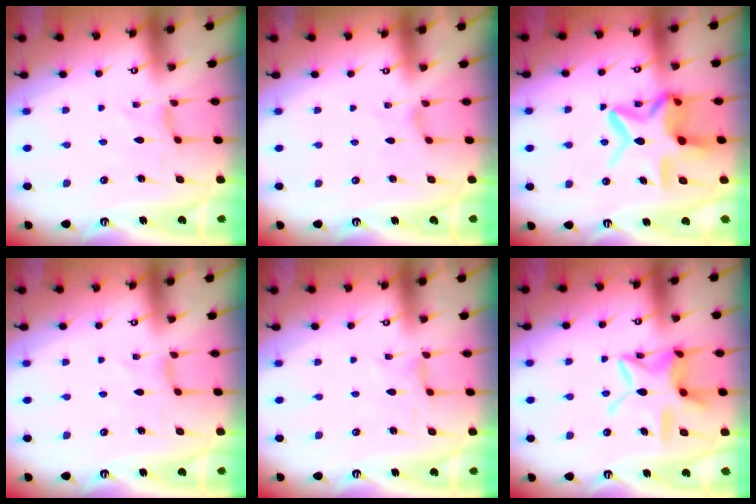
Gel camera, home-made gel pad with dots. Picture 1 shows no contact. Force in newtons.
{"total": 0.9, "press": 0.9, "slide": 0.2}
{"total": 16.2, "press": 16.1, "slide": 1.2}
{"total": 0.0}
{"total": 0.0}
{"total": 15.5, "press": 15.4, "slide": 1.4}